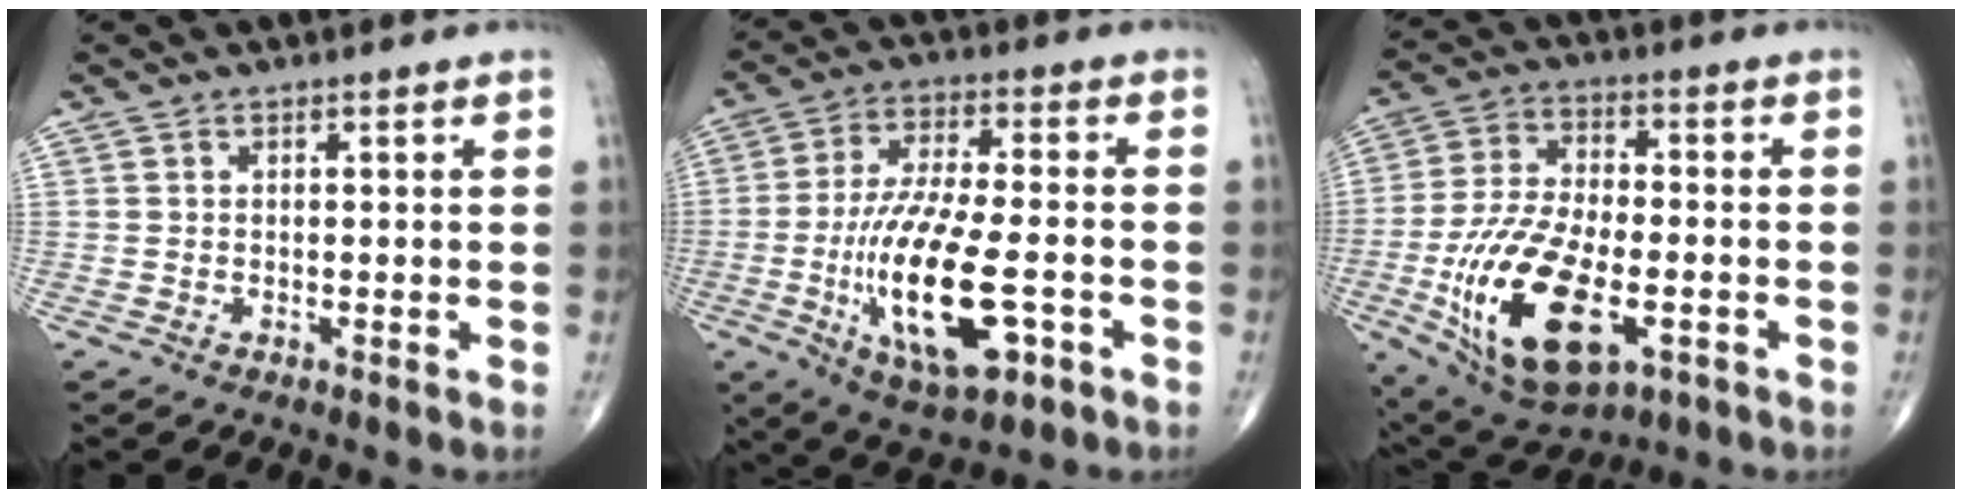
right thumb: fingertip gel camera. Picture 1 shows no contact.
{"total": 18.1, "force": [-5.0, 6.7, 16.1], "torque": [-0.306, 0.009, -0.078]}
{"total": 20.4, "force": [-6.3, 10.1, 16.6], "torque": [-0.316, 0.010, -0.098]}